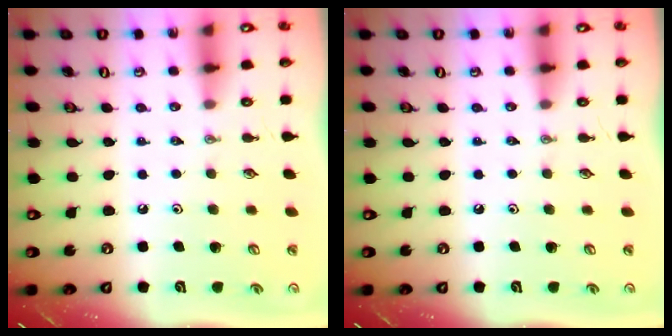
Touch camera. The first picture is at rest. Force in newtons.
{"total": 0.0}